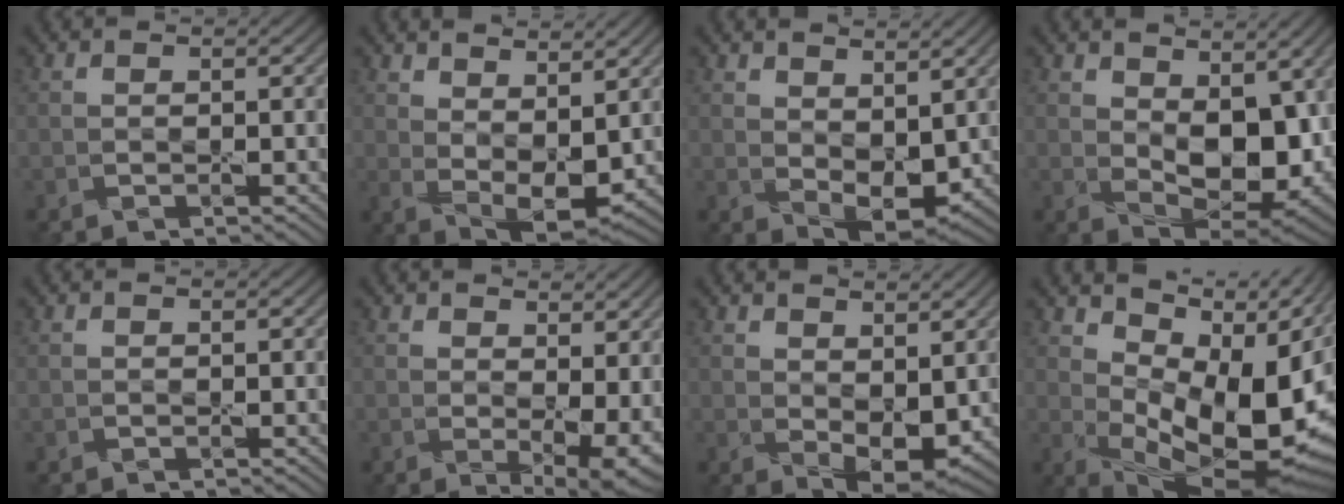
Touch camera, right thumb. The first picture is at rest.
{"total": 7.4, "force": [3.3, 3.5, 5.7], "torque": [-0.107, -0.010, 0.066]}
{"total": 6.1, "force": [2.1, 3.4, 4.6], "torque": [-0.088, -0.010, 0.044]}
{"total": 11.7, "force": [2.1, 6.5, 9.4], "torque": [-0.166, -0.015, 0.046]}
{"total": 0.0}
{"total": 6.8, "force": [1.4, 3.3, 5.8], "torque": [-0.089, -0.020, 0.038]}
{"total": 5.6, "force": [1.5, 3.1, 4.5], "torque": [-0.083, -0.014, 0.035]}
{"total": 15.4, "force": [3.1, 8.4, 12.6], "torque": [-0.196, -0.009, 0.075]}